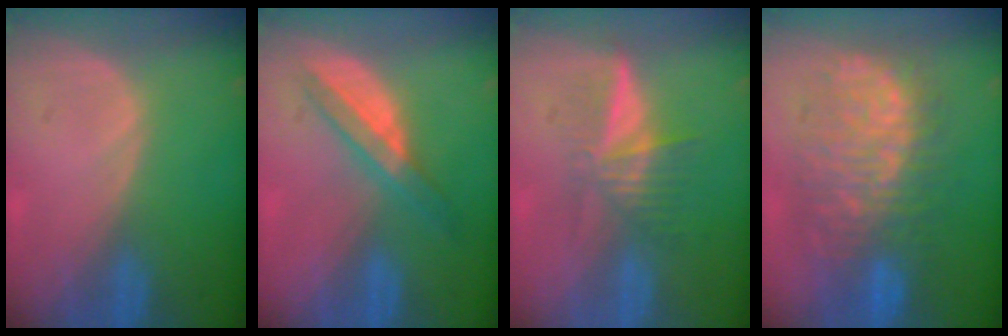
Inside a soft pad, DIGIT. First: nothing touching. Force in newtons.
{"total": 5.8, "press": 5.3, "slide": 2.2}
{"total": 6.1, "press": 5.3, "slide": 3.1}
{"total": 12.3, "press": 12.2, "slide": 1.5}